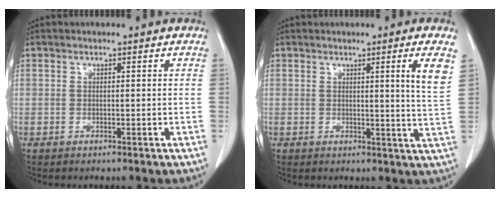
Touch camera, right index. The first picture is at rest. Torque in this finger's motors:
{"motor_torque": [-0.03, -0.05, -0.07, -0.01]}